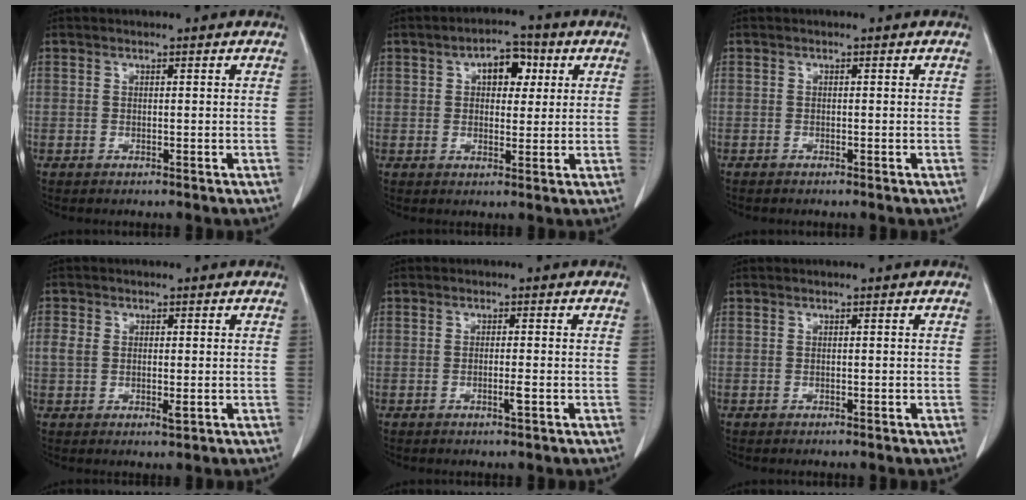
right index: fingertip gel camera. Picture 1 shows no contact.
{"total": 6.8, "force": [2.1, 3.8, 5.2], "torque": [-0.083, 0.024, 0.036]}
{"total": 0.6, "force": [-0.4, 0.4, 0.3], "torque": [-0.007, 0.001, -0.008]}
{"total": 4.5, "force": [-0.2, 2.6, 3.7], "torque": [-0.081, 0.005, 0.000]}
{"total": 2.1, "force": [-0.7, 0.4, 1.9], "torque": [-0.040, -0.001, -0.010]}
{"total": 0.0}